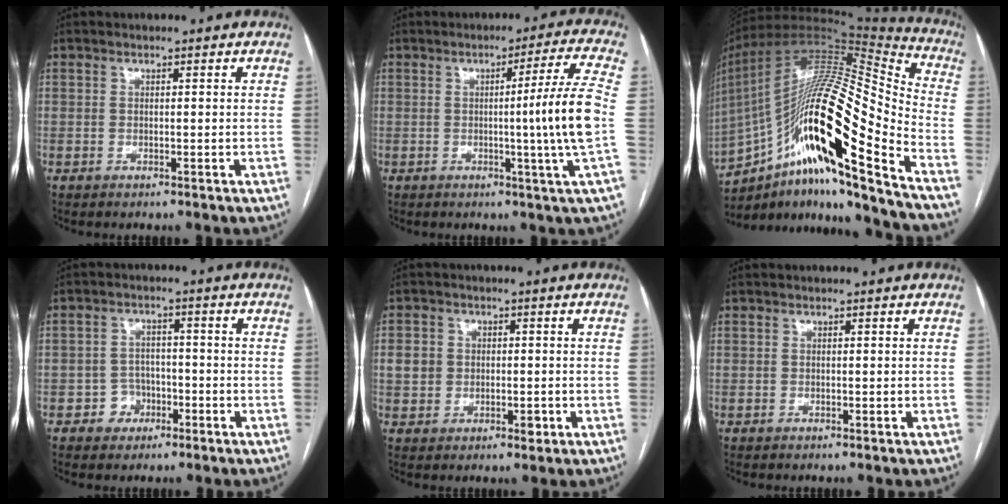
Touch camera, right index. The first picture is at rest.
{"total": 10.1, "force": [-0.9, -2.9, 9.7], "torque": [-0.134, -0.012, -0.010]}
{"total": 28.3, "force": [-14.7, 3.6, 24.0], "torque": [-0.411, -0.004, -0.255]}
{"total": 4.1, "force": [-1.8, 3.6, 0.5], "torque": [0.004, 0.014, -0.027]}
{"total": 5.3, "force": [-0.1, 4.7, 2.5], "torque": [-0.041, 0.010, 0.006]}
{"total": 0.0}